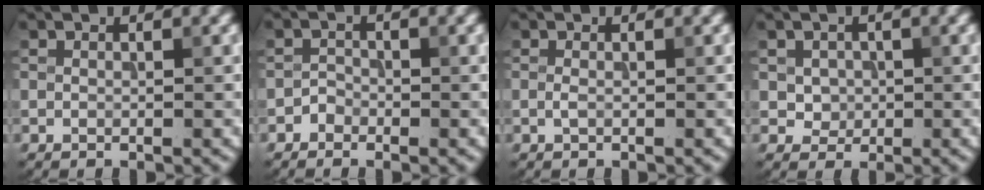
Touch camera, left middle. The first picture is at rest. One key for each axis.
{"total": 1.0, "fx": -0.8, "fy": 0.6, "fz": 0.0, "tx": 0.003, "ty": 0.005, "tz": -0.015}
{"total": 0.5, "fx": -0.1, "fy": 0.2, "fz": 0.5, "tx": -0.014, "ty": -0.001, "tz": -0.002}
{"total": 1.9, "fx": 0.2, "fy": 1.8, "fz": 0.7, "tx": -0.014, "ty": -0.005, "tz": 0.014}